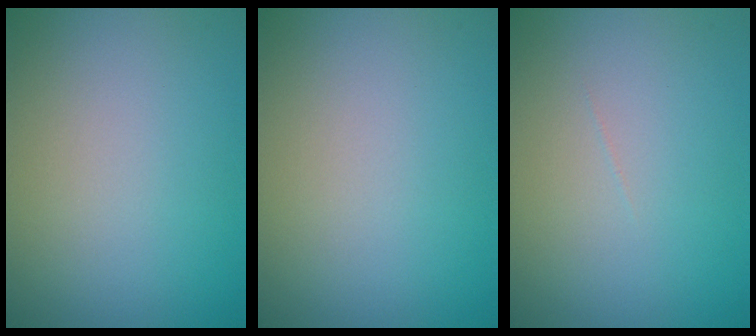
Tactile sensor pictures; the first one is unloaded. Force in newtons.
{"total": 0.0}
{"total": 0.0}